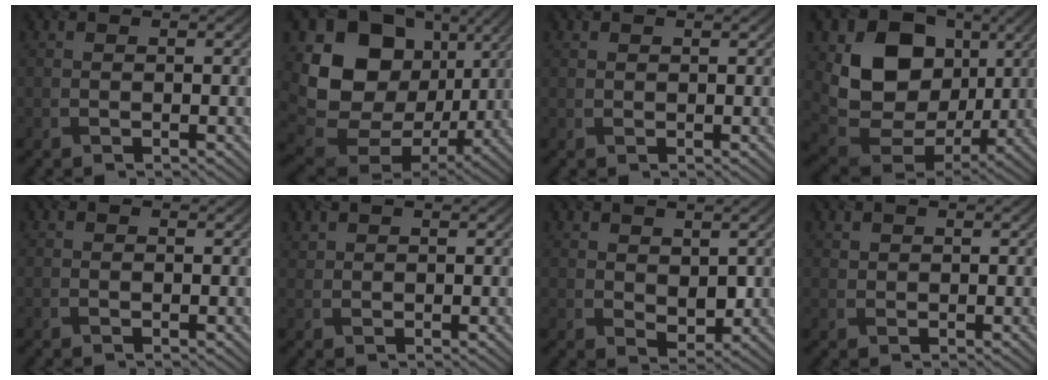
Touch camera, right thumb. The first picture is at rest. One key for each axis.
{"total": 16.5, "fx": 2.6, "fy": 13.5, "fz": 9.2, "tx": -0.207, "ty": -0.021, "tz": 0.057}
{"total": 0.5, "fx": 0.4, "fy": 0.3, "fz": 0.1, "tx": -0.002, "ty": -0.001, "tz": 0.010}
{"total": 14.3, "fx": 3.1, "fy": 11.3, "fz": 8.2, "tx": -0.163, "ty": -0.011, "tz": 0.056}
{"total": 0.0}
{"total": 1.3, "fx": 1.2, "fy": 0.6, "fz": 0.3, "tx": -0.012, "ty": 0.002, "tz": 0.029}
{"total": 3.2, "fx": 1.4, "fy": 2.0, "fz": 2.0, "tx": -0.042, "ty": -0.010, "tz": 0.028}
{"total": 1.2, "fx": 0.9, "fy": 0.7, "fz": 0.3, "tx": -0.009, "ty": -0.001, "tz": 0.020}